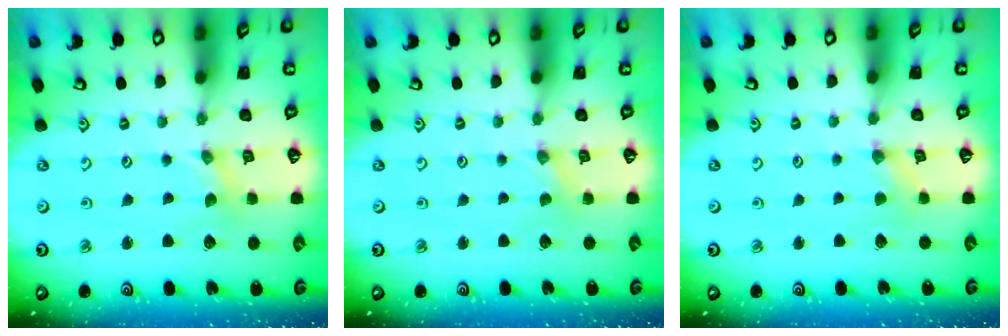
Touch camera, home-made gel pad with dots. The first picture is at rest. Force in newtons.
{"total": 0.0}
{"total": 2.0, "press": 2.0, "slide": 0.3}